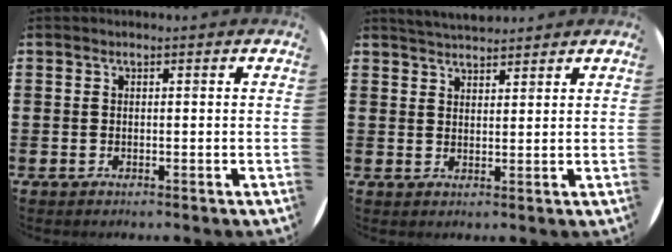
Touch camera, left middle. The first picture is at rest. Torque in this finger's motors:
{"motor_torque": [0.23, -0.20, 0.01, 0.05]}